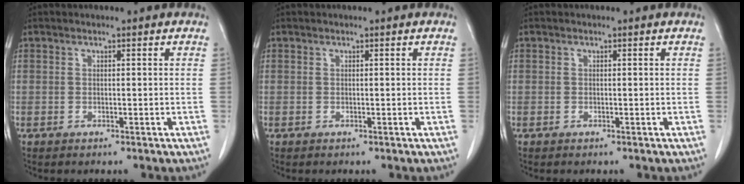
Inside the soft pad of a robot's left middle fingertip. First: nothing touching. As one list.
[{"total": 0.0}, {"total": 0.0}]